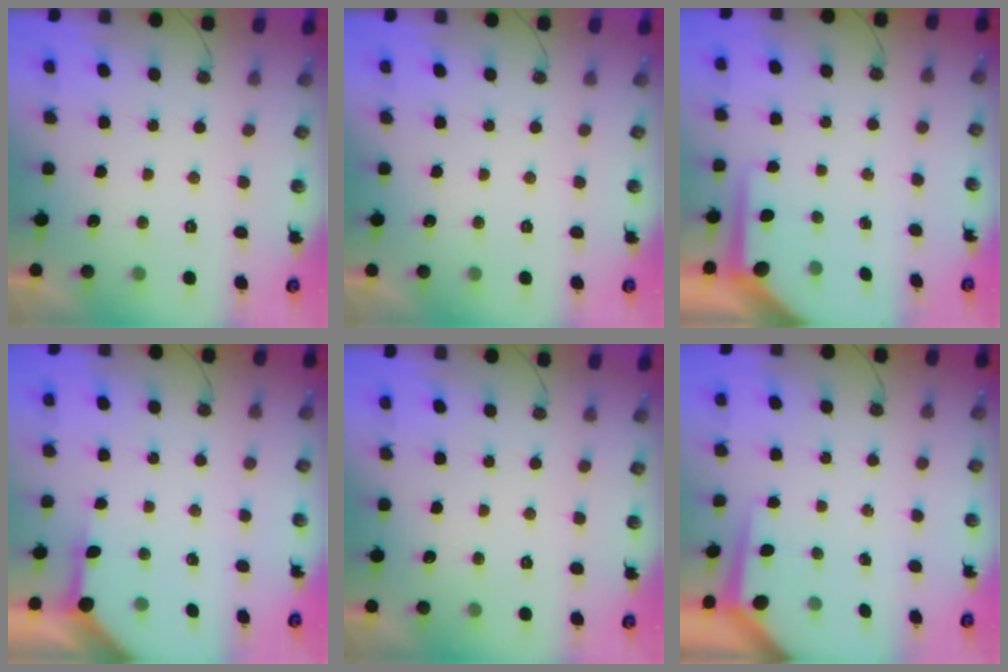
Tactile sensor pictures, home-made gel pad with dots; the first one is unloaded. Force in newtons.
{"total": 0.0}
{"total": 7.3, "press": 7.2, "slide": 0.8}
{"total": 5.0, "press": 5.0, "slide": 0.5}
{"total": 0.0}
{"total": 4.0, "press": 3.9, "slide": 0.3}